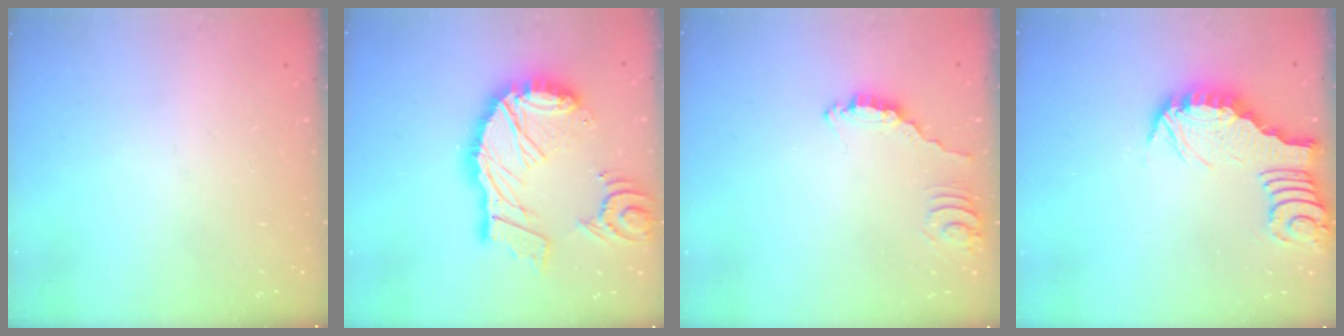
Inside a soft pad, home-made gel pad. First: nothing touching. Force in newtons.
{"total": 26.5, "press": 26.3, "slide": 3.2}
{"total": 3.0, "press": 3.0, "slide": 0.2}
{"total": 2.6, "press": 2.6, "slide": 0.2}